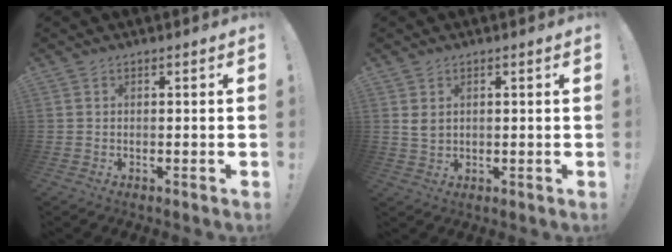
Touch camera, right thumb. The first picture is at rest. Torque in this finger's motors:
{"motor_torque": [-0.08, 0.78, -0.08, 0.14, 0.00]}